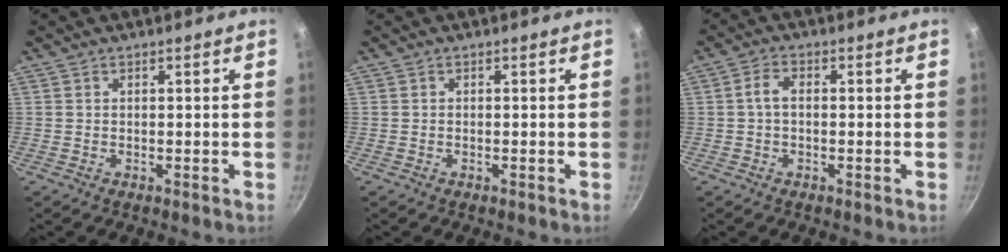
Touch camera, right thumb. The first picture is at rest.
{"total": 0.0}
{"total": 3.0, "force": [-0.1, 1.8, 2.4], "torque": [-0.046, 0.013, -0.004]}